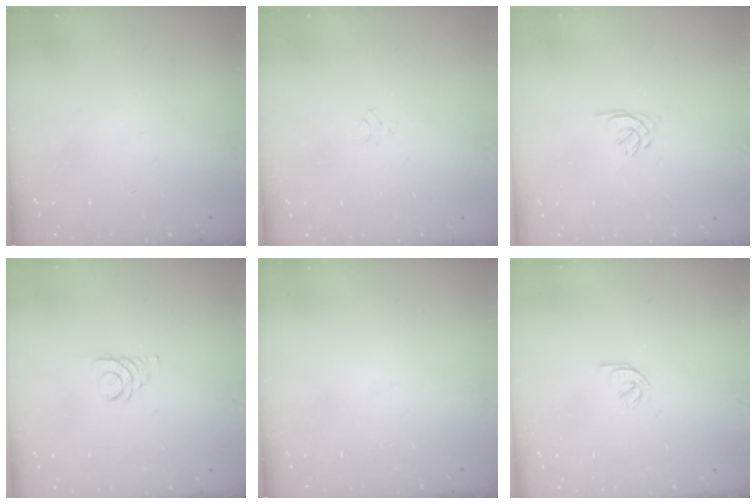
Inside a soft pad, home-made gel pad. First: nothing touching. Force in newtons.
{"total": 2.9, "press": 2.9, "slide": 0.3}
{"total": 1.3, "press": 1.1, "slide": 0.6}
{"total": 2.9, "press": 2.9, "slide": 0.3}
{"total": 0.0}
{"total": 2.1, "press": 1.9, "slide": 0.8}